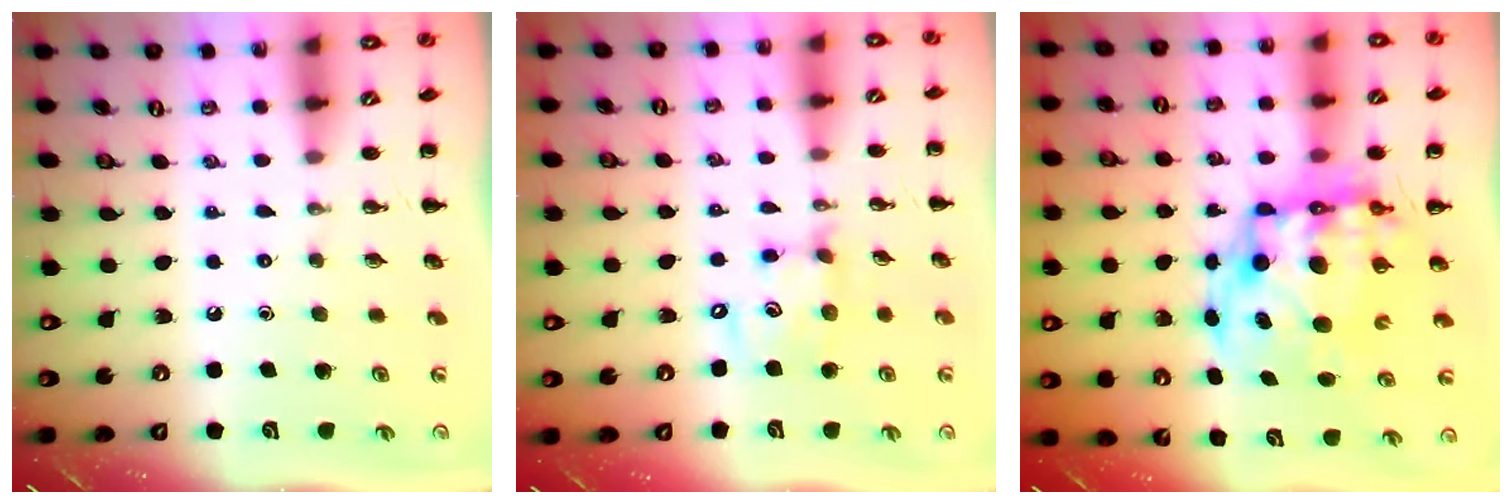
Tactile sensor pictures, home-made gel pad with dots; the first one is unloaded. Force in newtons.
{"total": 11.4, "press": 11.2, "slide": 2.2}
{"total": 15.6, "press": 15.1, "slide": 3.9}